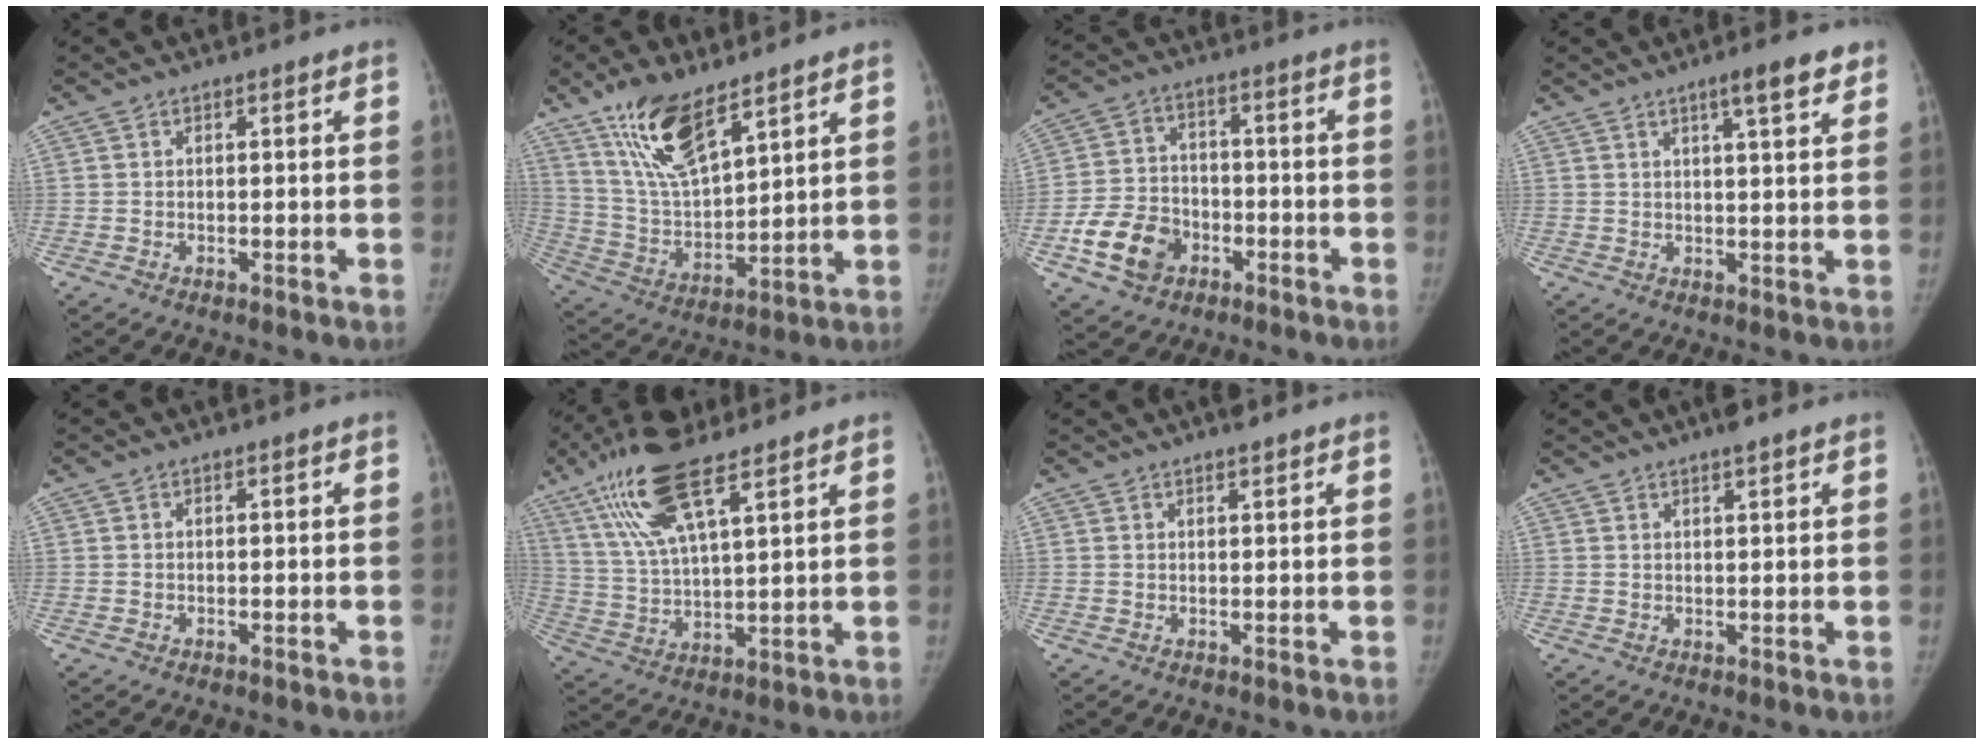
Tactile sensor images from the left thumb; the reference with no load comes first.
{"total": 15.2, "force": [9.9, 5.4, 10.2], "torque": [-0.173, -0.046, 0.202]}
{"total": 10.6, "force": [-4.7, 8.0, 5.2], "torque": [-0.079, 0.021, -0.082]}
{"total": 6.1, "force": [3.8, 1.1, 4.6], "torque": [-0.058, -0.017, 0.053]}
{"total": 0.0}
{"total": 15.5, "force": [9.6, 4.7, 11.2], "torque": [-0.219, -0.021, 0.188]}
{"total": 2.0, "force": [1.7, 0.5, 1.0], "torque": [-0.011, -0.007, 0.024]}
{"total": 2.8, "force": [2.2, 0.6, 1.7], "torque": [-0.021, -0.005, 0.032]}